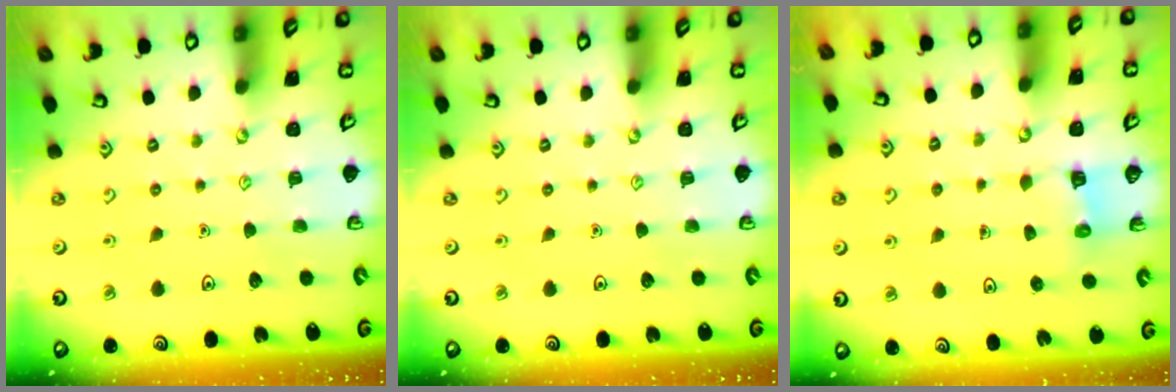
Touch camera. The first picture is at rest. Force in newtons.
{"total": 0.0}
{"total": 2.9, "press": 2.9, "slide": 0.3}